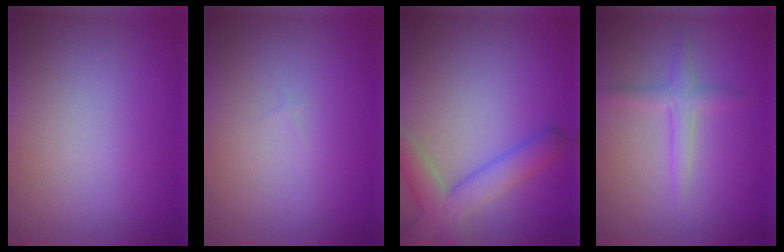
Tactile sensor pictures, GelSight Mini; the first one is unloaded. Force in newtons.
{"total": 0.0}
{"total": 4.7, "press": 4.7, "slide": 0.3}
{"total": 2.1, "press": 2.1, "slide": 0.1}